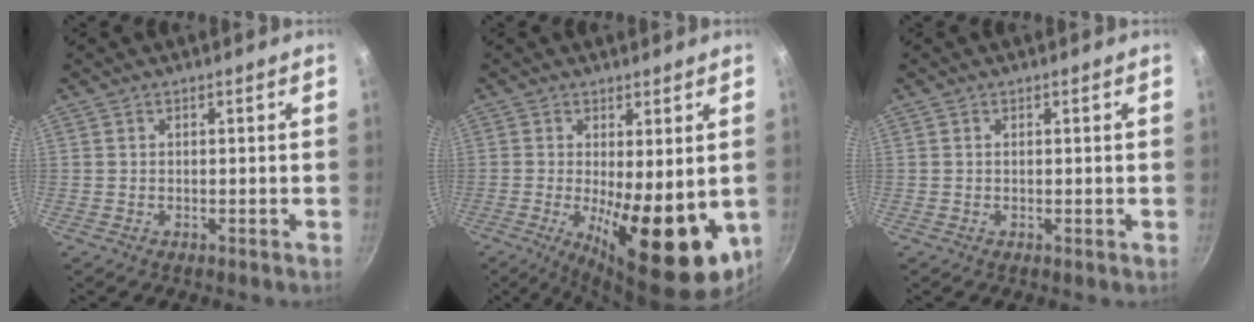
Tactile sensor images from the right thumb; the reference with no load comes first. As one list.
[{"total": 16.6, "force": [-2.5, 6.1, 15.3], "torque": [-0.197, -0.022, -0.024]}, {"total": 0.0}]